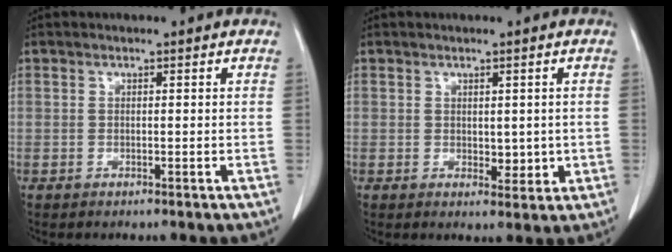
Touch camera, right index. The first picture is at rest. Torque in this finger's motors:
{"motor_torque": [0.05, 0.02, 0.08, 0.03]}